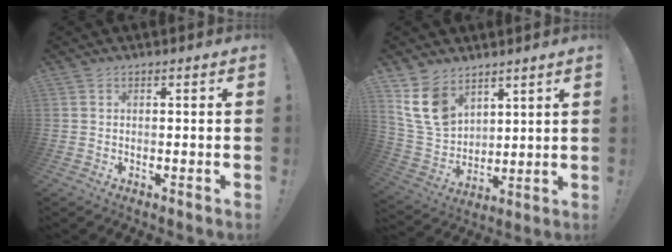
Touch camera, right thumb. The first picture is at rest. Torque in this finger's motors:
{"motor_torque": [0.61, 0.76, -0.61, -0.47, -0.07]}